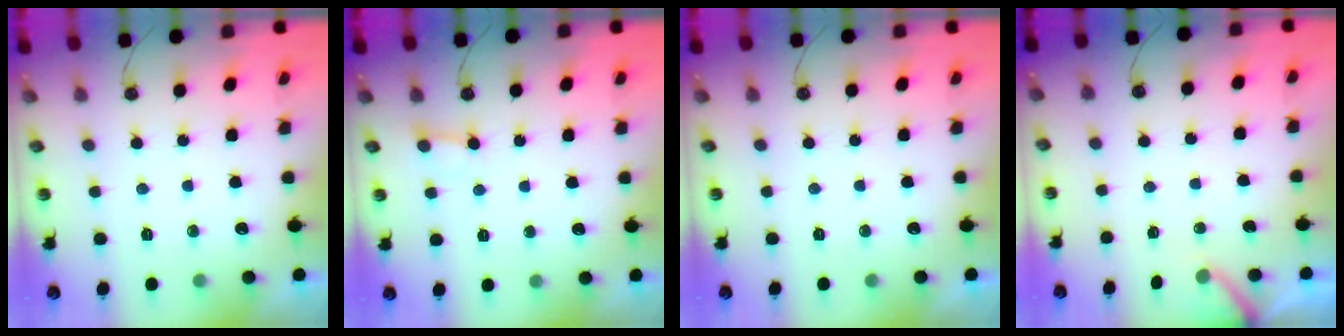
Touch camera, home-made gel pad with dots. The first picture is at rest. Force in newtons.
{"total": 4.9, "press": 4.9, "slide": 0.5}
{"total": 0.0}
{"total": 2.5, "press": 2.5, "slide": 0.2}